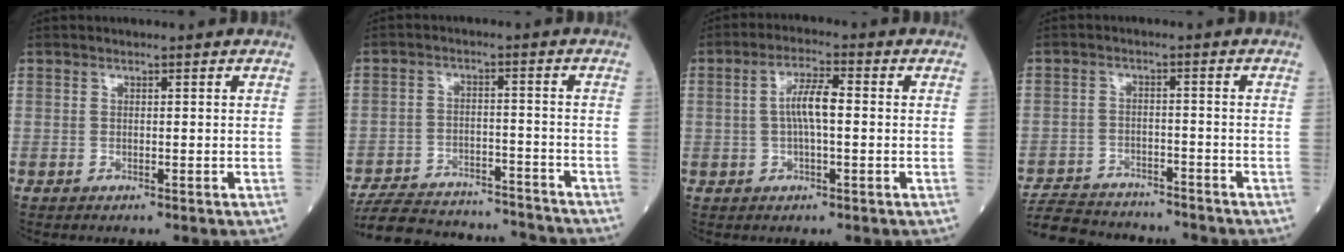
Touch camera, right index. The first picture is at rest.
{"total": 17.8, "force": [-16.9, 3.6, 4.5], "torque": [-0.099, 0.005, -0.240]}
{"total": 5.4, "force": [0.2, 1.2, 5.3], "torque": [-0.104, 0.014, 0.000]}
{"total": 12.5, "force": [-11.7, 3.2, 3.1], "torque": [-0.061, 0.010, -0.172]}